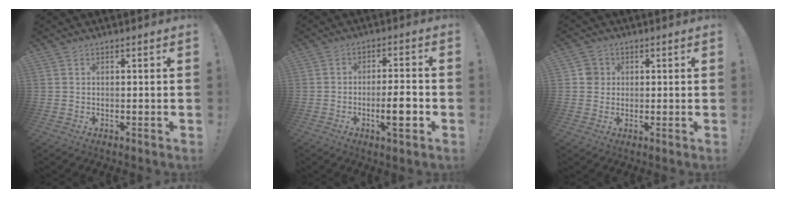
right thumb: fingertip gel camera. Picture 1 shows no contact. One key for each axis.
{"total": 8.7, "fx": -3.0, "fy": 1.6, "fz": 8.0, "tx": -0.118, "ty": 0.000, "tz": -0.055}
{"total": 3.9, "fx": 0.5, "fy": 3.8, "fz": 0.9, "tx": -0.011, "ty": 0.009, "tz": 0.010}